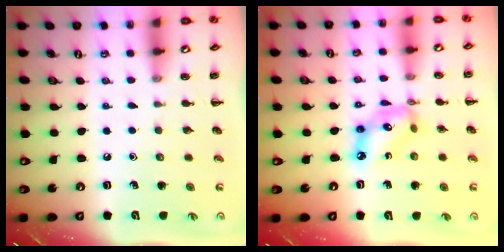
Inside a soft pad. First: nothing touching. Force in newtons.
{"total": 11.1, "press": 10.7, "slide": 2.8}